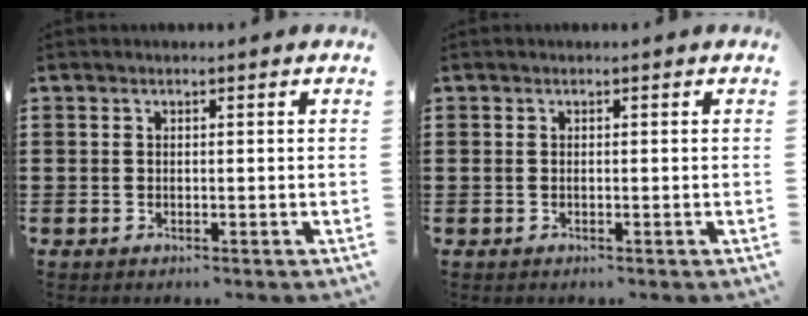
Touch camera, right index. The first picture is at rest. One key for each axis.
{"total": 0.0}